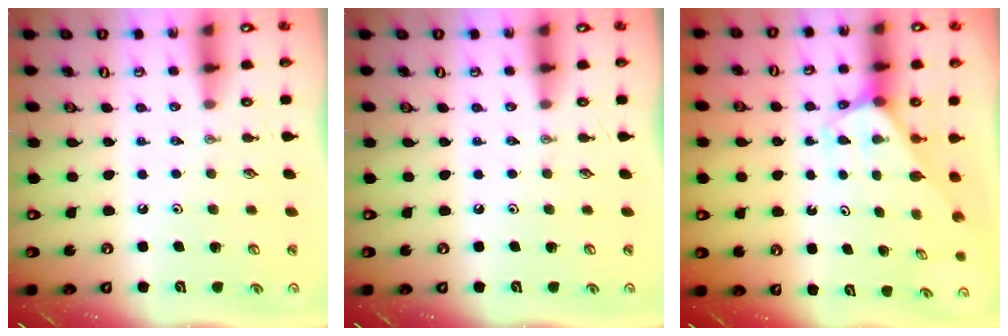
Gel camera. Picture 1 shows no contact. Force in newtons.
{"total": 0.0}
{"total": 2.4, "press": 2.4, "slide": 0.2}